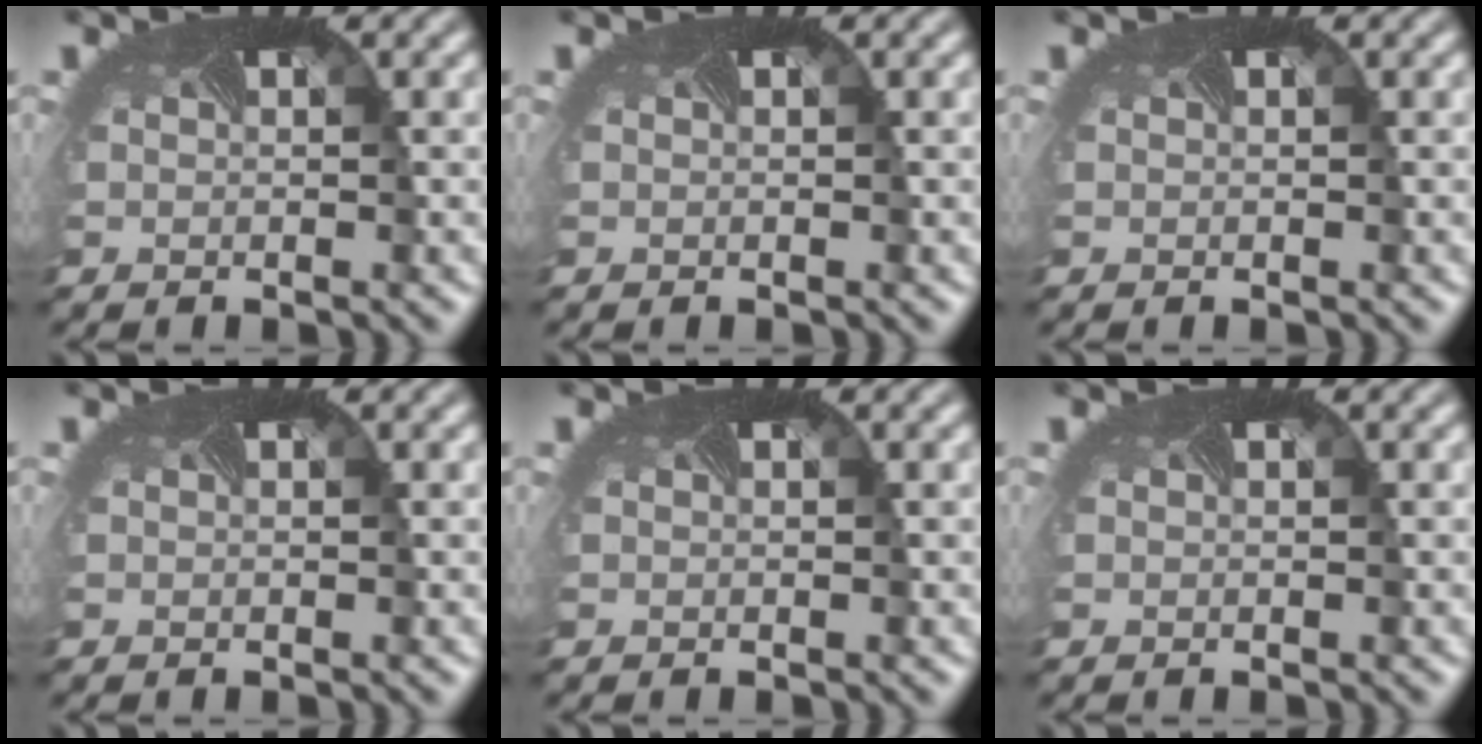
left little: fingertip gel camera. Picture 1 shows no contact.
{"total": 0.0}
{"total": 0.0}
{"total": 0.0}
{"total": 0.0}
{"total": 0.0}